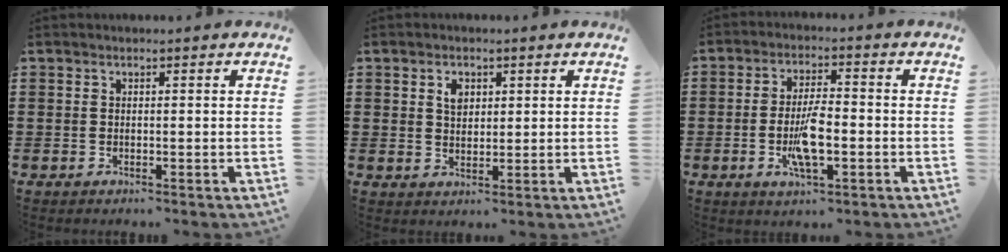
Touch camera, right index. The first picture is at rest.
{"total": 2.6, "force": [1.2, 1.6, 1.7], "torque": [-0.032, 0.001, 0.020]}
{"total": 6.6, "force": [-1.8, 2.1, 6.0], "torque": [-0.121, -0.003, -0.036]}